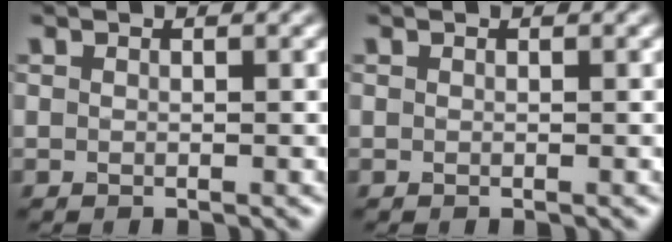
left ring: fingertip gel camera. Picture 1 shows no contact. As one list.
[{"total": 0.0}]